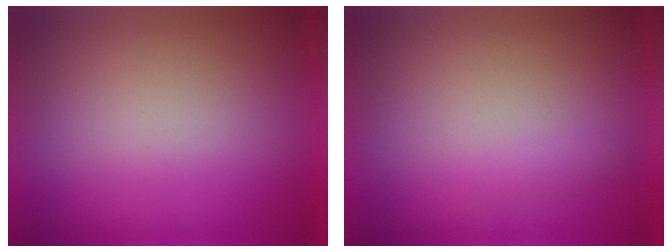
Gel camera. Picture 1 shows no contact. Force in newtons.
{"total": 1.2}